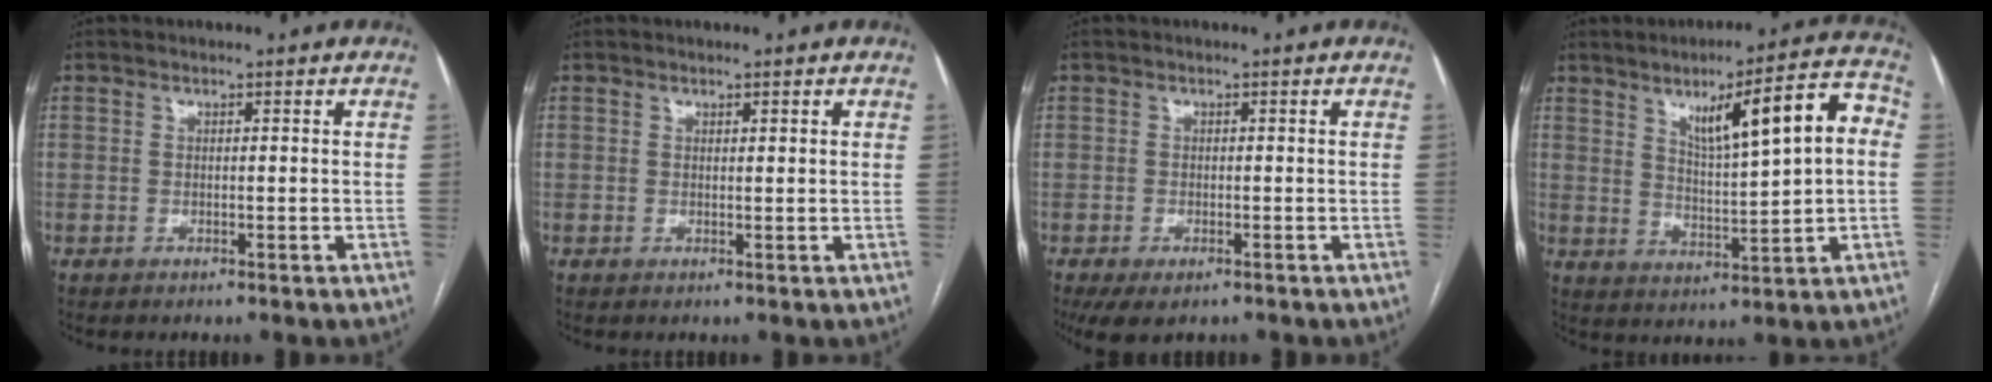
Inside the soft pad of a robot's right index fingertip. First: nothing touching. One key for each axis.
{"total": 0.7, "fx": 0.5, "fy": 0.1, "fz": 0.5, "tx": -0.009, "ty": 0.002, "tz": 0.006}
{"total": 4.4, "fx": -2.9, "fy": 2.2, "fz": 2.5, "tx": -0.047, "ty": -0.009, "tz": -0.040}
{"total": 12.7, "fx": 3.3, "fy": 1.8, "fz": 12.1, "tx": -0.177, "ty": 0.024, "tz": 0.053}